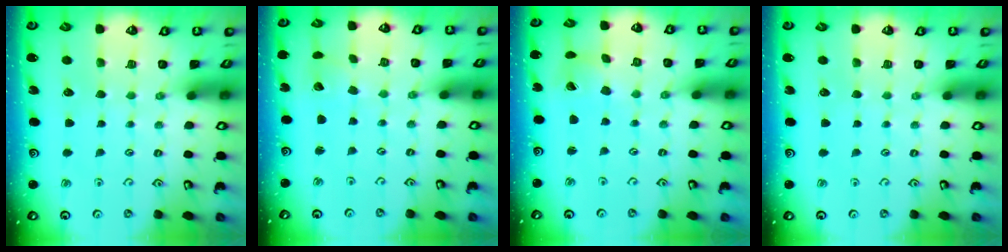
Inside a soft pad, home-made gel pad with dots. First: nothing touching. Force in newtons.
{"total": 2.3, "press": 2.3, "slide": 0.2}
{"total": 2.7, "press": 2.7, "slide": 0.4}
{"total": 0.0}